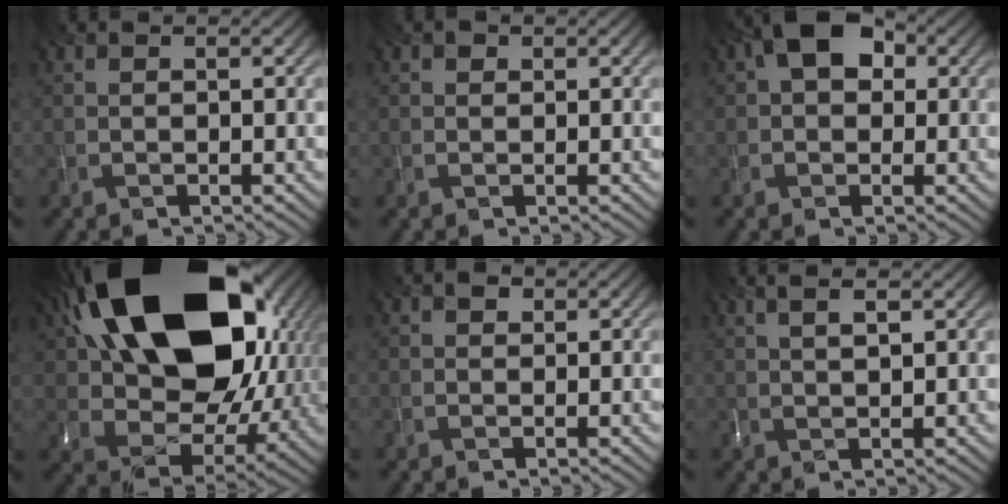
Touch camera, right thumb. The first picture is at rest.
{"total": 0.7, "force": [0.3, 0.6, 0.1], "torque": [0.006, 0.004, -0.003]}
{"total": 5.5, "force": [1.5, 3.8, 3.7], "torque": [-0.068, 0.012, 0.016]}
{"total": 22.8, "force": [8.9, 14.7, 15.0], "torque": [-0.335, 0.001, 0.183]}
{"total": 1.0, "force": [0.5, 0.8, 0.3], "torque": [0.002, 0.007, -0.001]}
{"total": 2.4, "force": [1.7, 0.0, 1.8], "torque": [-0.035, 0.003, 0.034]}